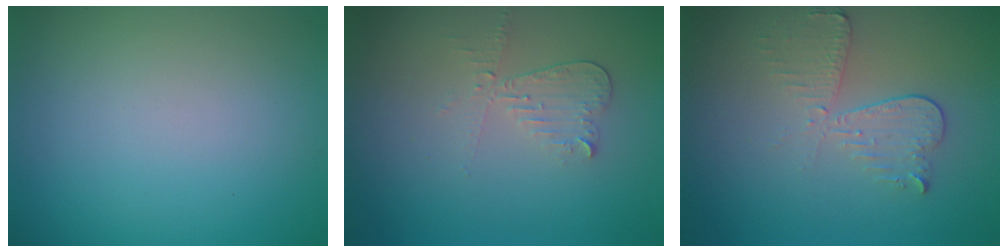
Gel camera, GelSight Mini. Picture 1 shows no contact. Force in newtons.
{"total": 2.1, "press": 2.0, "slide": 0.5}
{"total": 3.1, "press": 2.7, "slide": 1.6}